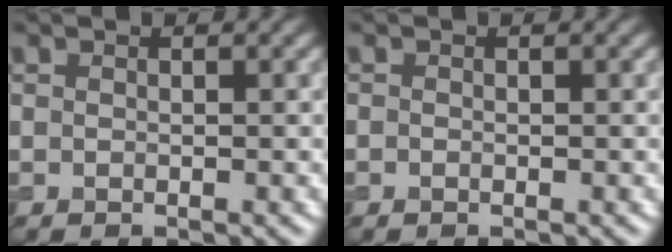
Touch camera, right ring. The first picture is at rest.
{"total": 0.0}